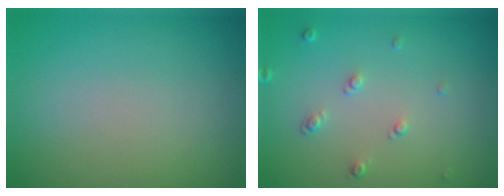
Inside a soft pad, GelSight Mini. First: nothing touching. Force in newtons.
{"total": 1.1, "press": 0.8, "slide": 0.8}